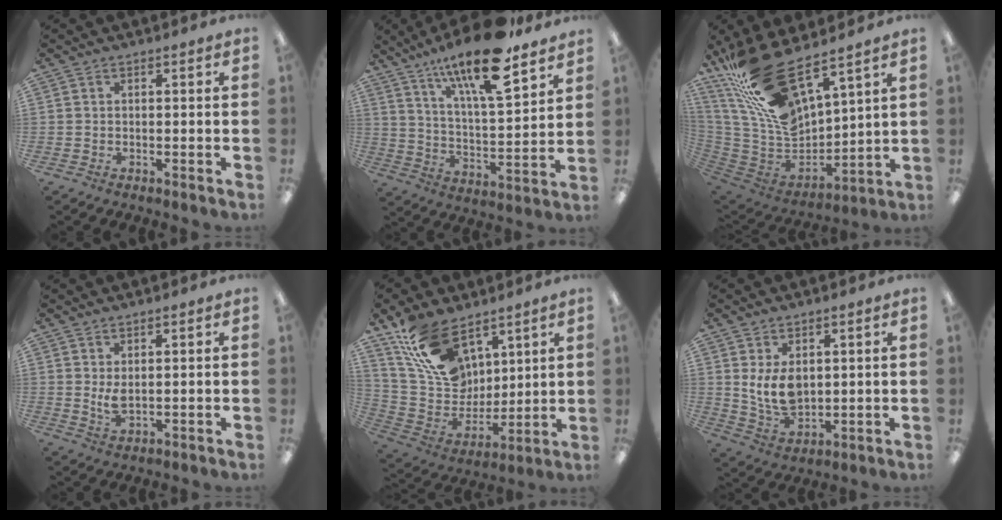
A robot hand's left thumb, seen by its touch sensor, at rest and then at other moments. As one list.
[{"total": 18.6, "force": [13.6, 4.6, 11.8], "torque": [-0.196, -0.085, 0.223]}, {"total": 22.3, "force": [16.0, 7.9, 13.4], "torque": [-0.289, -0.107, 0.281]}, {"total": 4.0, "force": [1.1, 1.7, 3.4], "torque": [-0.073, -0.006, 0.014]}, {"total": 18.4, "force": [11.6, 11.0, 9.1], "torque": [-0.186, -0.047, 0.223]}, {"total": 8.3, "force": [2.4, 5.1, 6.1], "torque": [-0.128, -0.014, 0.041]}]